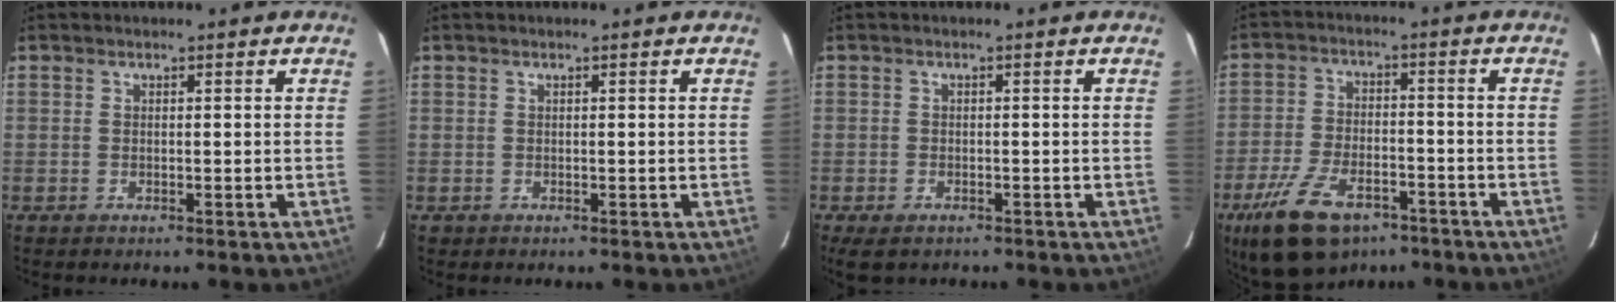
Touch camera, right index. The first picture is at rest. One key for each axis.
{"total": 0.6, "fx": -0.2, "fy": 0.5, "fz": 0.0, "tx": 0.001, "ty": 0.002, "tz": -0.002}
{"total": 4.0, "fx": -2.7, "fy": 2.2, "fz": 2.0, "tx": -0.045, "ty": -0.013, "tz": -0.044}
{"total": 15.5, "fx": -9.9, "fy": 7.7, "fz": 9.1, "tx": -0.201, "ty": -0.018, "tz": -0.169}